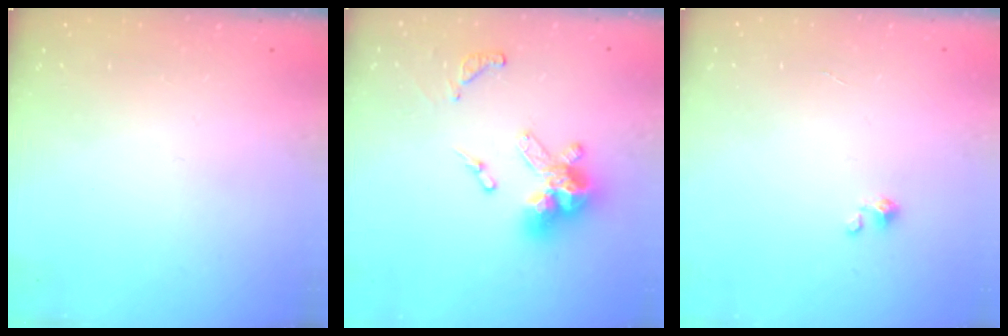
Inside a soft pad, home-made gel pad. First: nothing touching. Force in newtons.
{"total": 14.2, "press": 14.1, "slide": 1.7}
{"total": 0.9, "press": 0.9, "slide": 0.1}